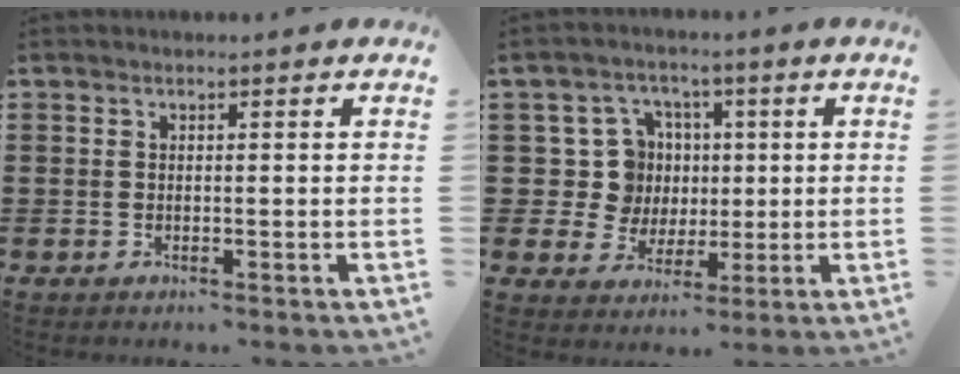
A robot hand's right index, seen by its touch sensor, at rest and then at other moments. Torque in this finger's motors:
{"motor_torque": [-0.41, 0.42, 0.00, 0.00]}